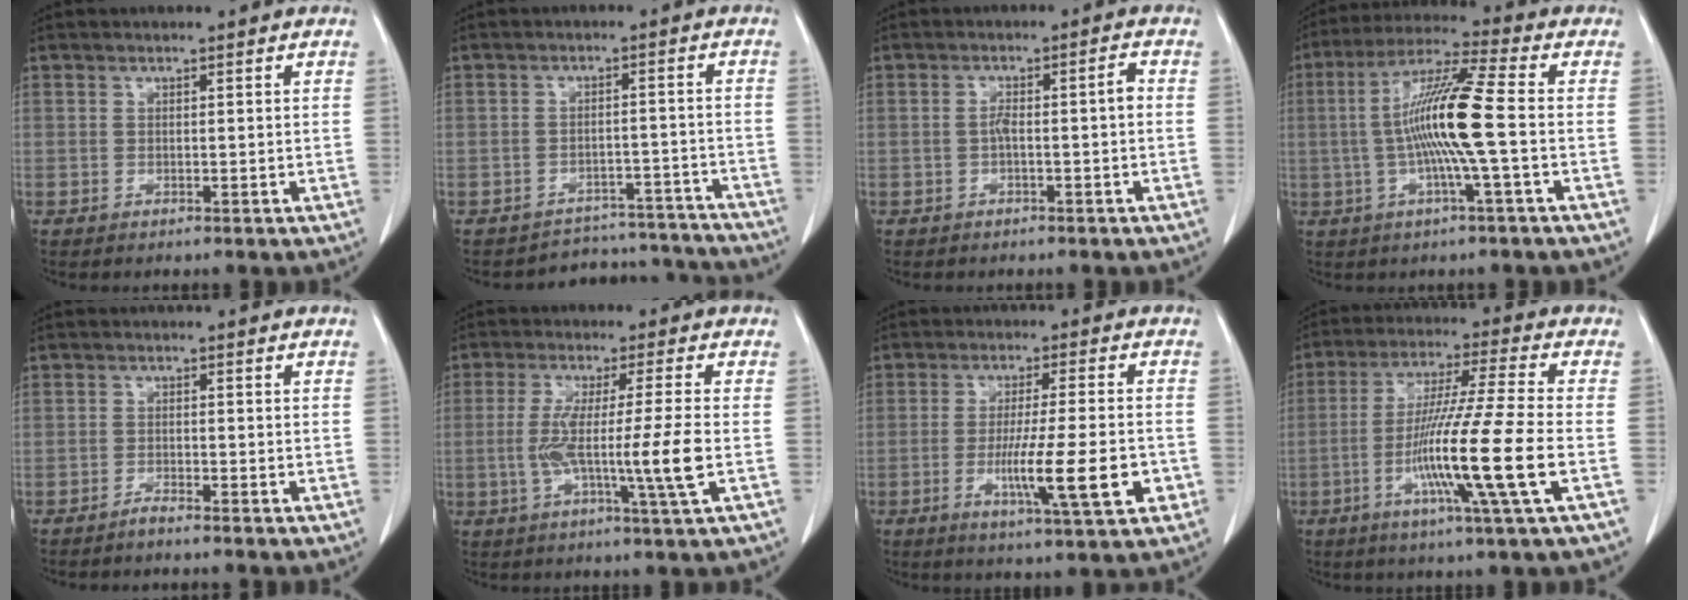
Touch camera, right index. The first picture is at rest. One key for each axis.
{"total": 10.2, "fx": -9.7, "fy": 3.0, "fz": -1.4, "tx": 0.036, "ty": 0.048, "tz": -0.112}
{"total": 3.3, "fx": -0.7, "fy": 0.4, "fz": 3.2, "tx": -0.053, "ty": 0.013, "tz": -0.010}
{"total": 12.0, "fx": -0.9, "fy": -0.8, "fz": 11.9, "tx": -0.229, "ty": 0.007, "tz": -0.025}
{"total": 1.4, "fx": -1.3, "fy": -0.2, "fz": 0.4, "tx": -0.012, "ty": -0.001, "tz": -0.025}
{"total": 10.4, "fx": -1.6, "fy": -1.3, "fz": 10.1, "tx": -0.189, "ty": -0.015, "tz": -0.031}
{"total": 10.9, "fx": -3.3, "fy": 0.5, "fz": 10.4, "tx": -0.170, "ty": -0.016, "tz": -0.053}
{"total": 14.4, "fx": -4.2, "fy": -2.0, "fz": 13.7, "tx": -0.260, "ty": -0.020, "tz": -0.086}